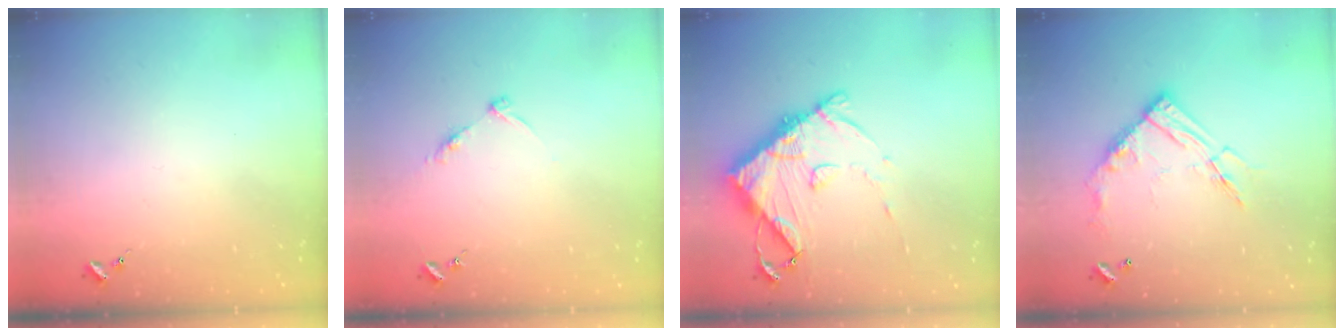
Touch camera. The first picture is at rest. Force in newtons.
{"total": 6.2, "press": 6.2, "slide": 0.7}
{"total": 13.5, "press": 13.4, "slide": 1.5}
{"total": 15.2, "press": 15.1, "slide": 1.7}